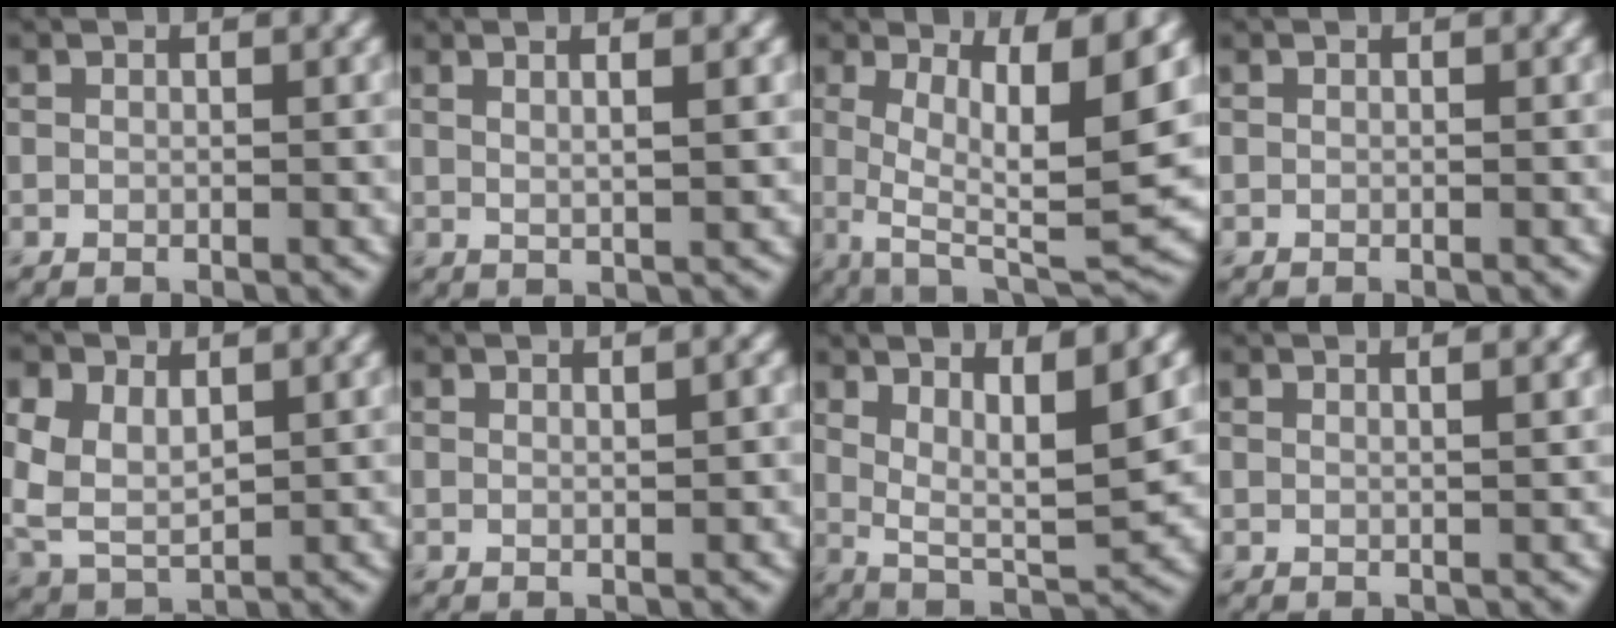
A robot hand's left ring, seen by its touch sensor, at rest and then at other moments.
{"total": 3.4, "force": [1.4, 1.1, 2.8], "torque": [-0.022, 0.007, 0.001]}
{"total": 10.0, "force": [1.5, 3.1, 9.4], "torque": [-0.140, -0.016, 0.028]}
{"total": 0.0}
{"total": 5.7, "force": [1.2, 4.0, 3.9], "torque": [-0.097, -0.003, 0.029]}
{"total": 1.0, "force": [0.4, 0.1, 0.9], "torque": [-0.015, 0.000, 0.006]}
{"total": 5.6, "force": [2.2, 1.6, 4.9], "torque": [-0.089, -0.013, 0.043]}
{"total": 1.7, "force": [0.9, 0.7, 1.2], "torque": [-0.008, 0.006, -0.002]}